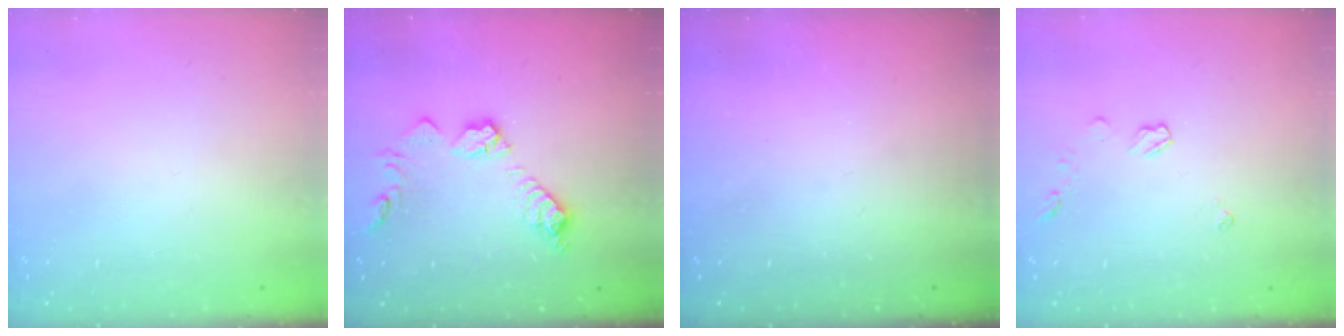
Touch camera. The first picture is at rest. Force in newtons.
{"total": 11.6, "press": 11.6, "slide": 0.3}
{"total": 0.0}
{"total": 4.5, "press": 4.5, "slide": 0.6}